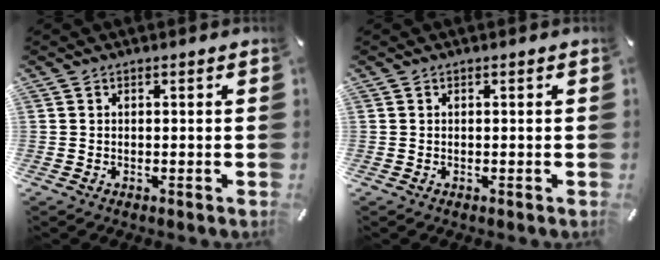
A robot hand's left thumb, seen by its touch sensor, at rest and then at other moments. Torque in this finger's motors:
{"motor_torque": [0.00, 0.00, 0.00, 0.00, 0.00]}